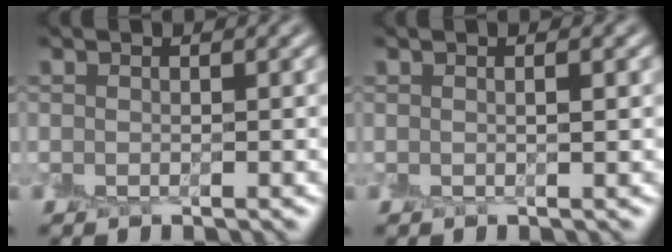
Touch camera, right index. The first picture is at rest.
{"total": 0.7, "force": [0.2, -0.1, 0.7], "torque": [-0.009, 0.003, 0.003]}